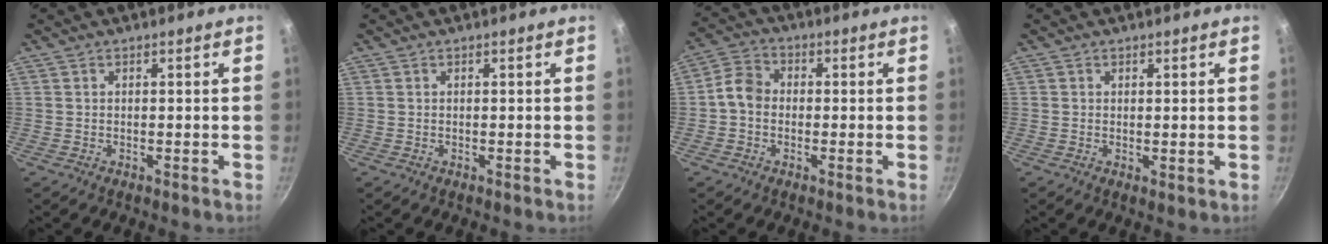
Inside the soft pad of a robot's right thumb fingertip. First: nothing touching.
{"total": 0.0}
{"total": 5.4, "force": [-0.8, 4.4, 3.1], "torque": [-0.041, 0.018, -0.033]}
{"total": 1.0, "force": [0.5, 0.6, 0.7], "torque": [-0.009, -0.009, 0.003]}